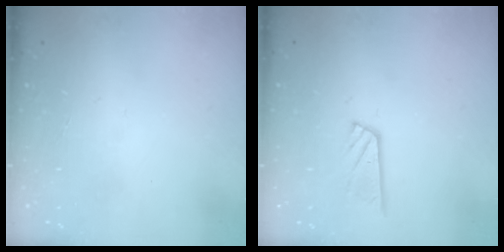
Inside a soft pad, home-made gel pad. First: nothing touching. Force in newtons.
{"total": 7.3, "press": 7.3, "slide": 0.4}